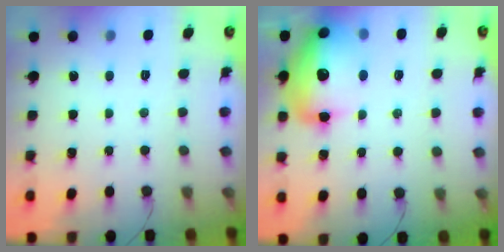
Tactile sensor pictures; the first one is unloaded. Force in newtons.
{"total": 20.0, "press": 19.6, "slide": 3.9}